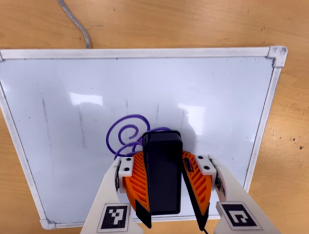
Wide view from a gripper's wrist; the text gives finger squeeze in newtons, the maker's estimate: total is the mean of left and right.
{"total": 12.1, "left": 13.8, "right": 10.3}